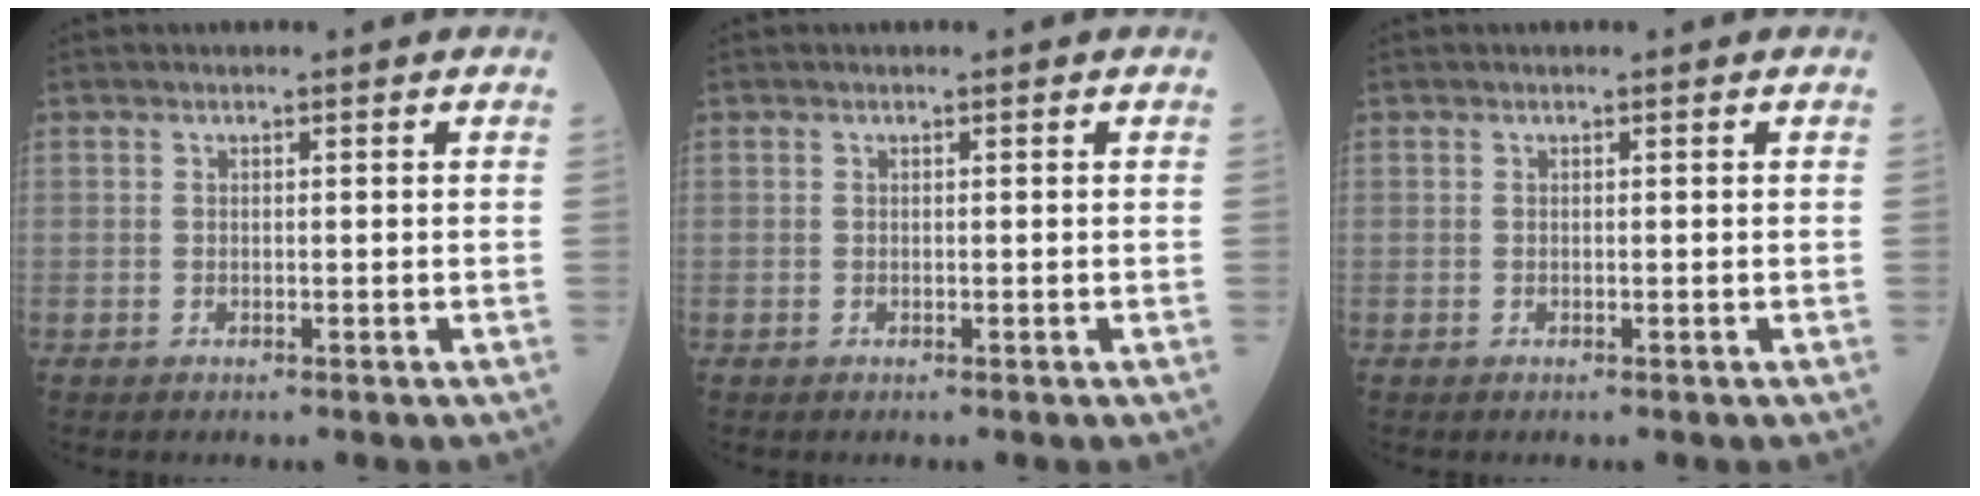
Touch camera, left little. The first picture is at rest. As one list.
[{"total": 0.0}, {"total": 0.0}]